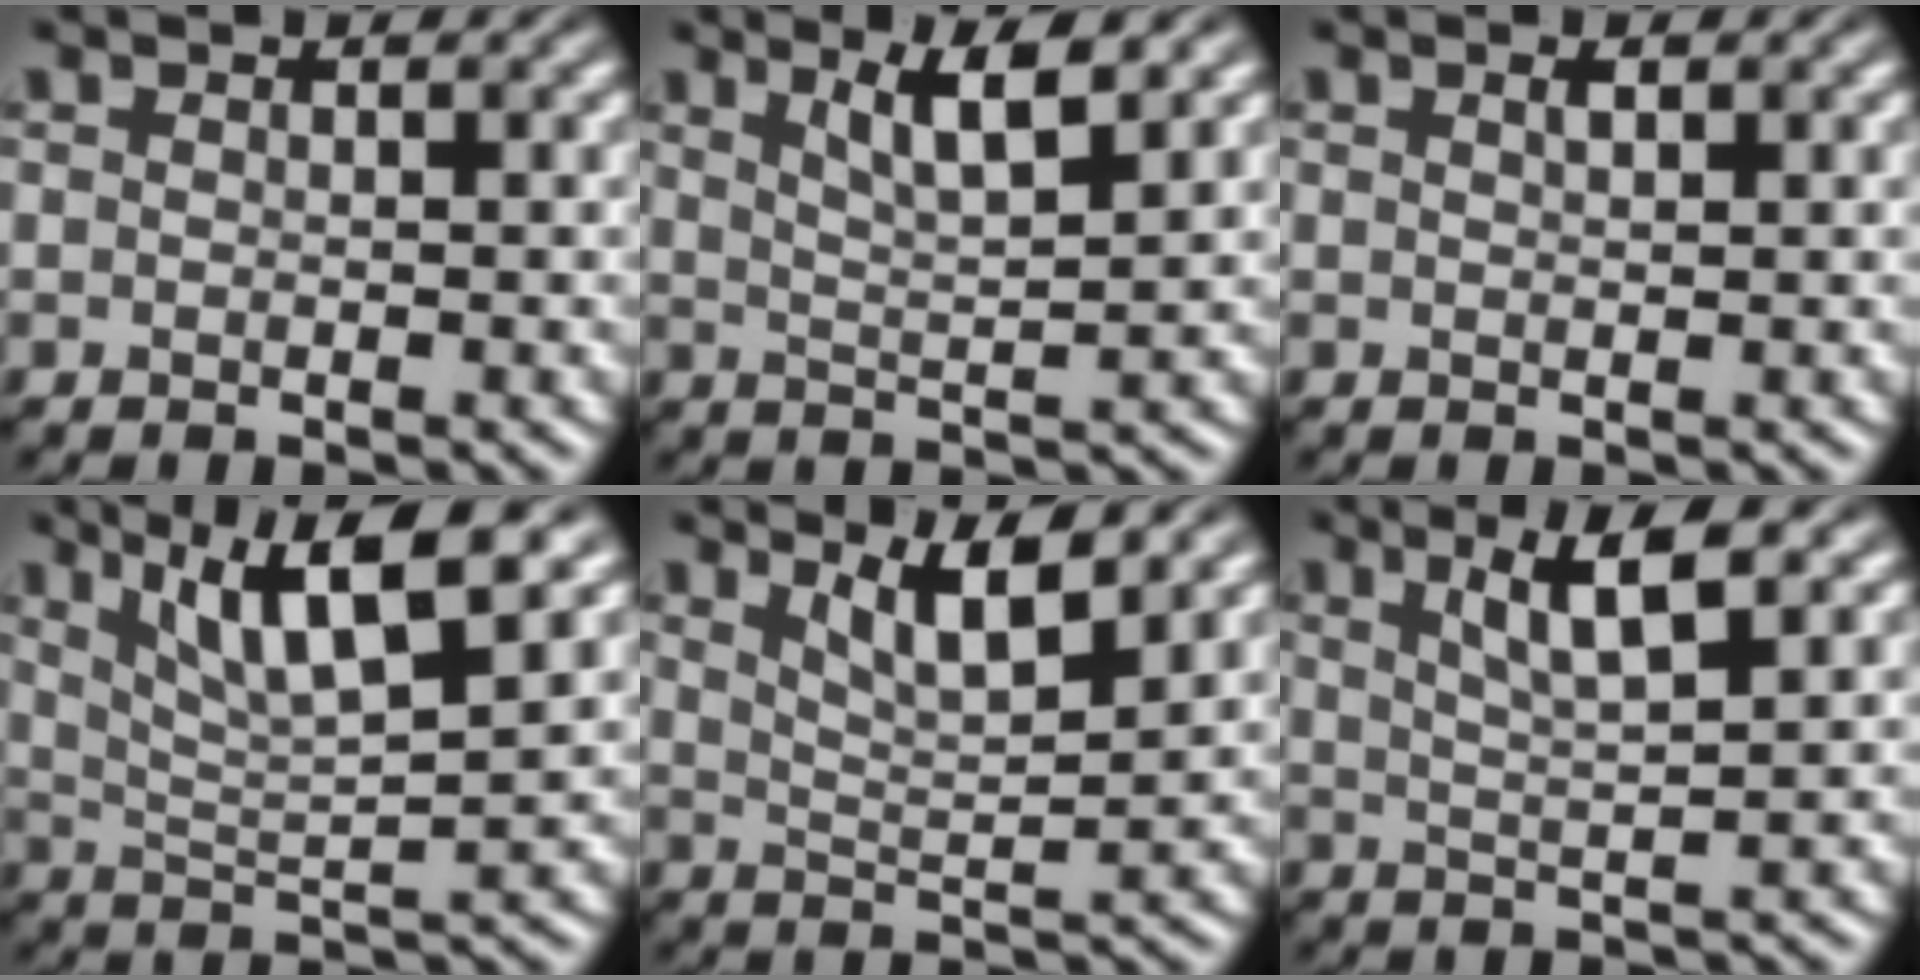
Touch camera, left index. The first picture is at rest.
{"total": 4.1, "force": [2.5, 0.8, 3.1], "torque": [-0.046, 0.000, 0.043]}
{"total": 0.8, "force": [0.5, 0.2, 0.6], "torque": [-0.010, 0.000, 0.009]}
{"total": 8.2, "force": [4.4, 1.8, 6.7], "torque": [-0.112, 0.011, 0.080]}
{"total": 4.6, "force": [3.2, 1.0, 3.2], "torque": [-0.048, 0.007, 0.051]}
{"total": 4.8, "force": [2.3, 0.9, 4.1], "torque": [-0.068, 0.004, 0.041]}